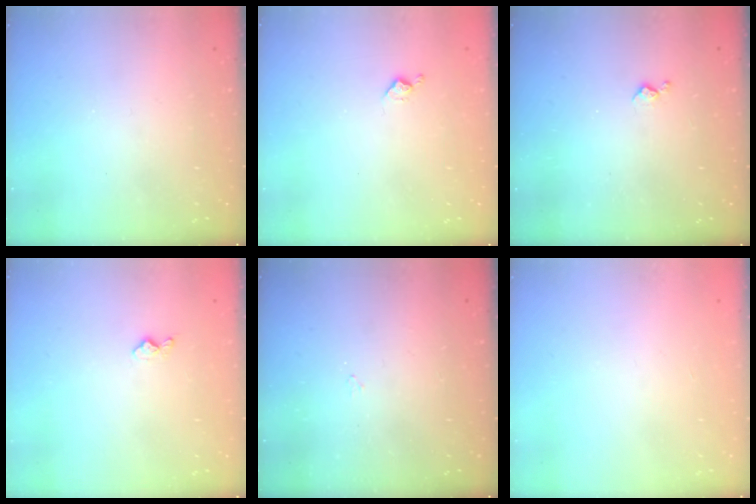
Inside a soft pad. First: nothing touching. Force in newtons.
{"total": 4.5, "press": 4.5, "slide": 0.7}
{"total": 3.2, "press": 3.1, "slide": 0.6}
{"total": 4.5, "press": 4.4, "slide": 0.7}
{"total": 2.9, "press": 2.9, "slide": 0.5}
{"total": 0.0}